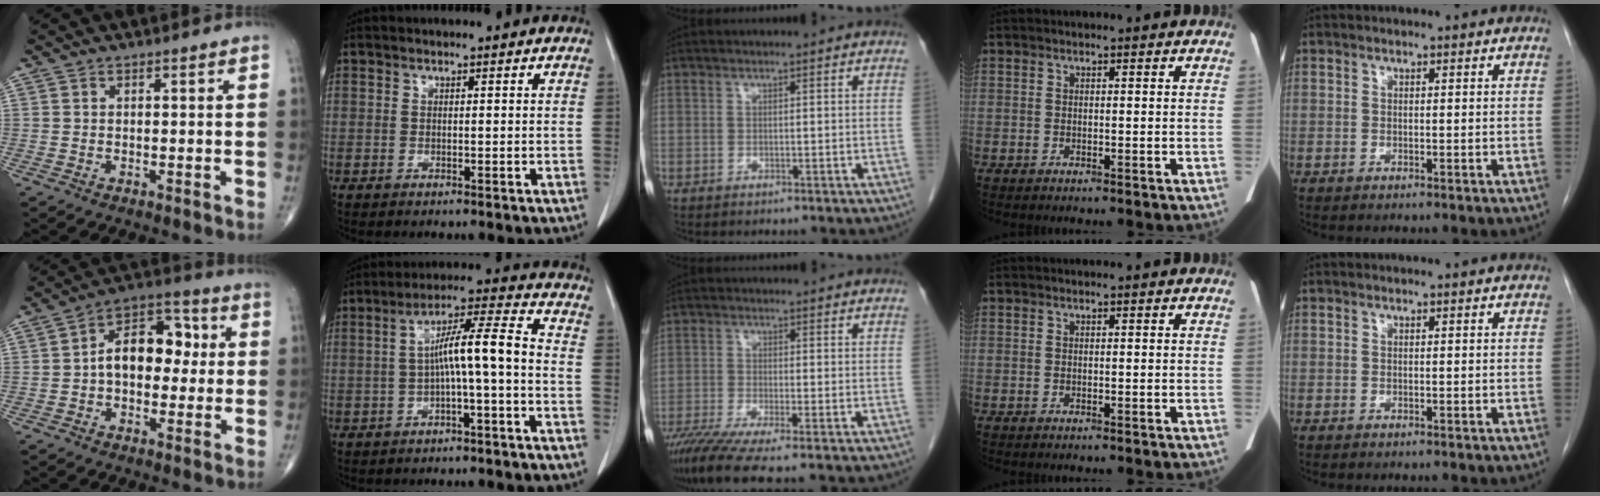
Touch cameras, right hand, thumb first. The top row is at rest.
{"thumb": {"total": 12.7, "force": [0.6, 8.1, 9.7], "torque": [-0.119, 0.036, -0.002]}, "index": {"total": 8.4, "force": [-1.3, 0.1, 8.3], "torque": [-0.141, 0.030, -0.022]}, "middle": {"total": 7.6, "force": [-5.8, -0.4, 5.0], "torque": [-0.088, -0.024, -0.101]}}